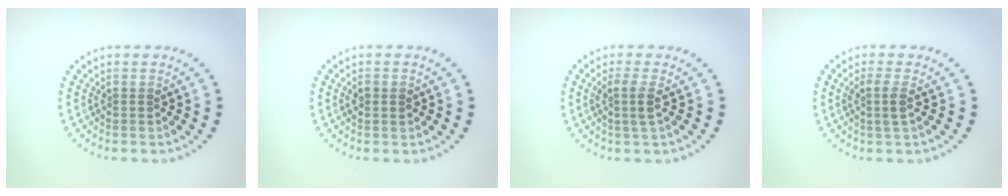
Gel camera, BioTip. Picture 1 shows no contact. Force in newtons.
{"total": 0.9, "press": 0.9, "slide": 0.1}
{"total": 1.9, "press": 1.5, "slide": 1.2}
{"total": 1.7, "press": 1.4, "slide": 0.8}